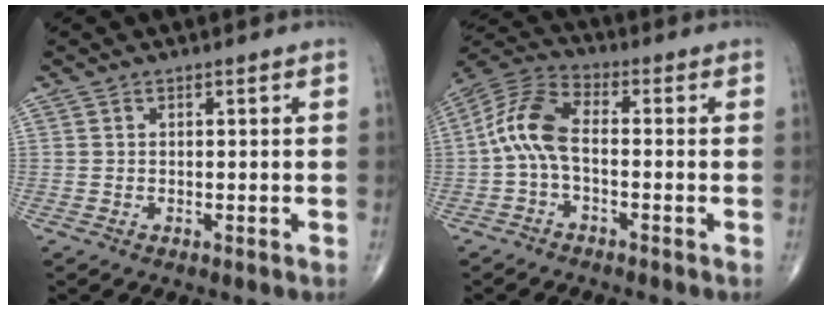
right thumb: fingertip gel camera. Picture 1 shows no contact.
{"total": 9.1, "force": [-1.1, 4.5, 7.9], "torque": [-0.166, 0.031, -0.034]}